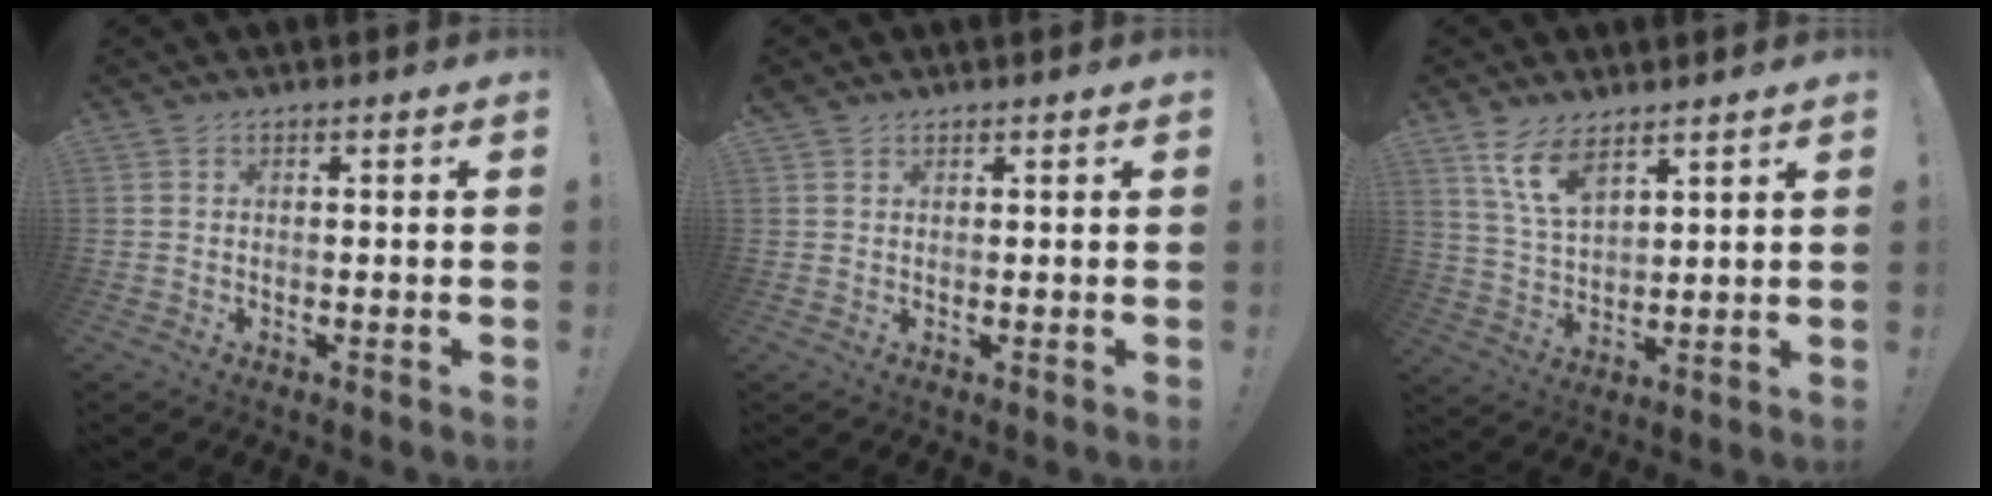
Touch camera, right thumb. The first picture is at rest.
{"total": 0.9, "force": [0.8, 0.4, 0.2], "torque": [0.003, -0.004, 0.014]}
{"total": 9.4, "force": [6.7, 4.0, 5.2], "torque": [-0.104, -0.030, 0.130]}